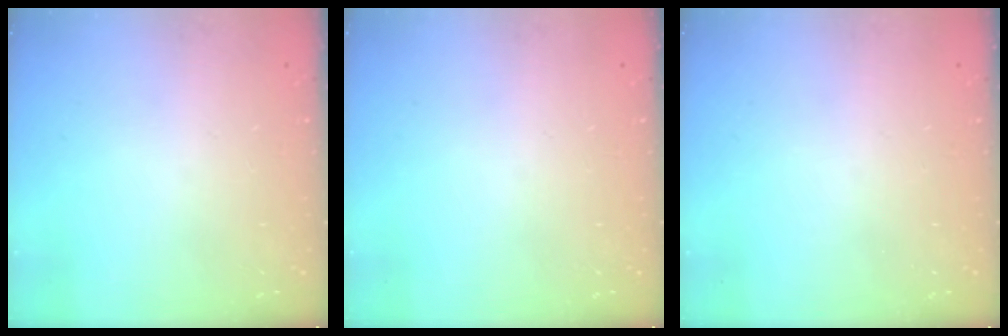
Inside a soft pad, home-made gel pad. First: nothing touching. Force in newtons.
{"total": 0.0}
{"total": 0.0}